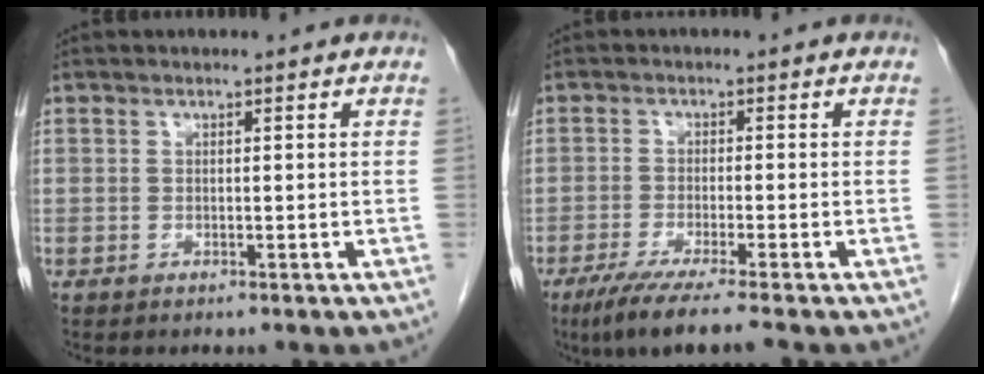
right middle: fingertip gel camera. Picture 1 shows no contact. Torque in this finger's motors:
{"motor_torque": [0.06, -0.03, 0.07, 0.07]}